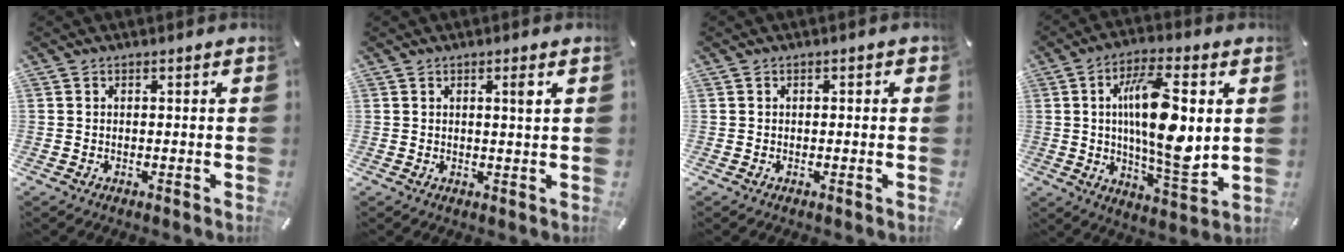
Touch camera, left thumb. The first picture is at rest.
{"total": 2.4, "force": [1.0, 0.0, 2.2], "torque": [-0.038, -0.005, 0.014]}
{"total": 0.9, "force": [-0.3, 0.7, 0.5], "torque": [-0.009, 0.004, -0.007]}
{"total": 17.7, "force": [2.5, 6.0, 16.5], "torque": [-0.311, -0.017, 0.033]}